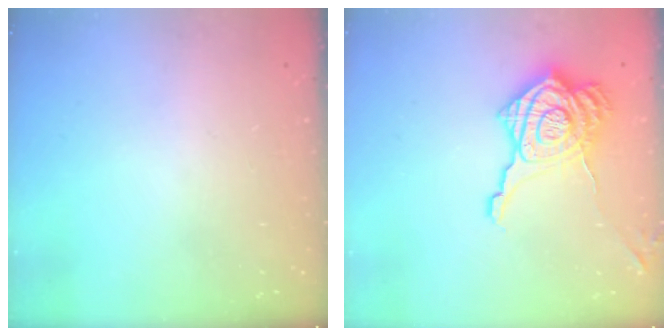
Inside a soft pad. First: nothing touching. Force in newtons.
{"total": 19.1, "press": 19.1, "slide": 1.2}